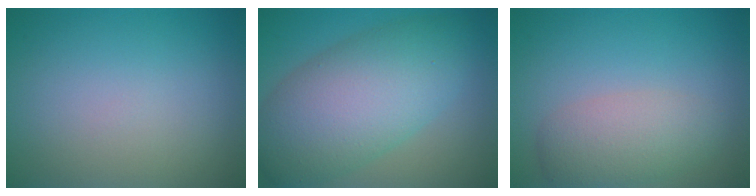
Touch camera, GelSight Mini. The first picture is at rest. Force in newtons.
{"total": 9.4, "press": 9.4, "slide": 0.2}
{"total": 3.7, "press": 3.7, "slide": 0.2}